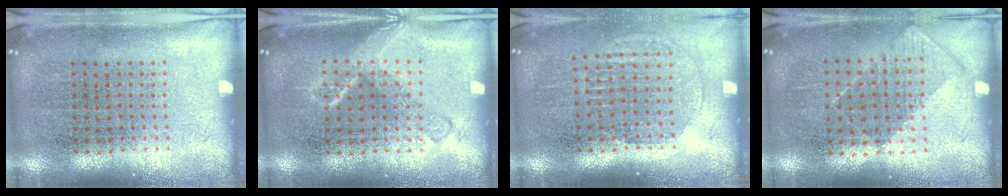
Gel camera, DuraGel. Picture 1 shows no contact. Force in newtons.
{"total": 2.3, "press": 2.3, "slide": 0.3}
{"total": 1.4, "press": 1.2, "slide": 0.7}
{"total": 0.8, "press": 0.7, "slide": 0.4}